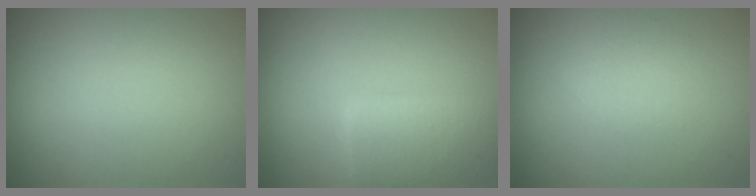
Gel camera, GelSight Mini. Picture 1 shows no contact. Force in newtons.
{"total": 4.2, "press": 4.1, "slide": 0.1}
{"total": 1.6, "press": 1.6, "slide": 0.1}